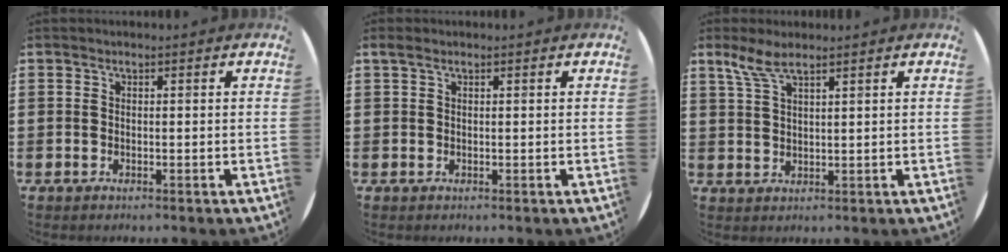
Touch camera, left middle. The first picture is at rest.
{"total": 0.0}
{"total": 3.8, "force": [2.8, 0.8, 2.5], "torque": [-0.055, 0.004, 0.050]}